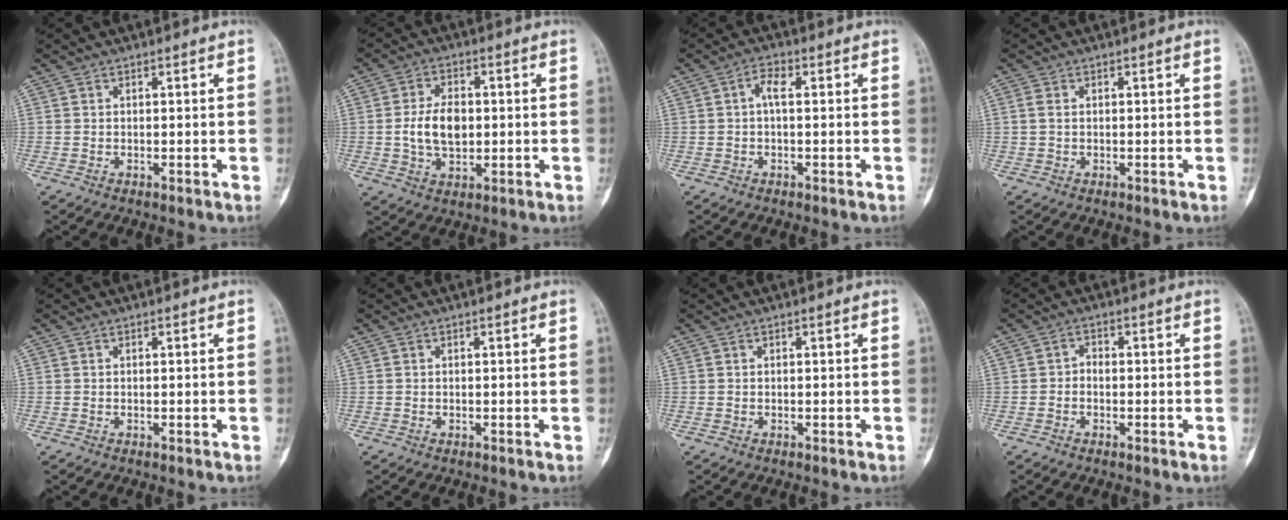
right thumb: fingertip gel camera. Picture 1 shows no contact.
{"total": 8.4, "force": [0.0, 5.3, 6.5], "torque": [-0.110, 0.004, 0.001]}
{"total": 3.0, "force": [0.2, 1.3, 2.7], "torque": [-0.050, 0.010, -0.003]}
{"total": 1.5, "force": [0.3, 1.0, 1.1], "torque": [-0.027, 0.001, 0.006]}
{"total": 0.0}
{"total": 0.0}
{"total": 0.0}
{"total": 1.7, "force": [-0.5, 1.3, 0.9], "torque": [-0.007, 0.007, -0.014]}